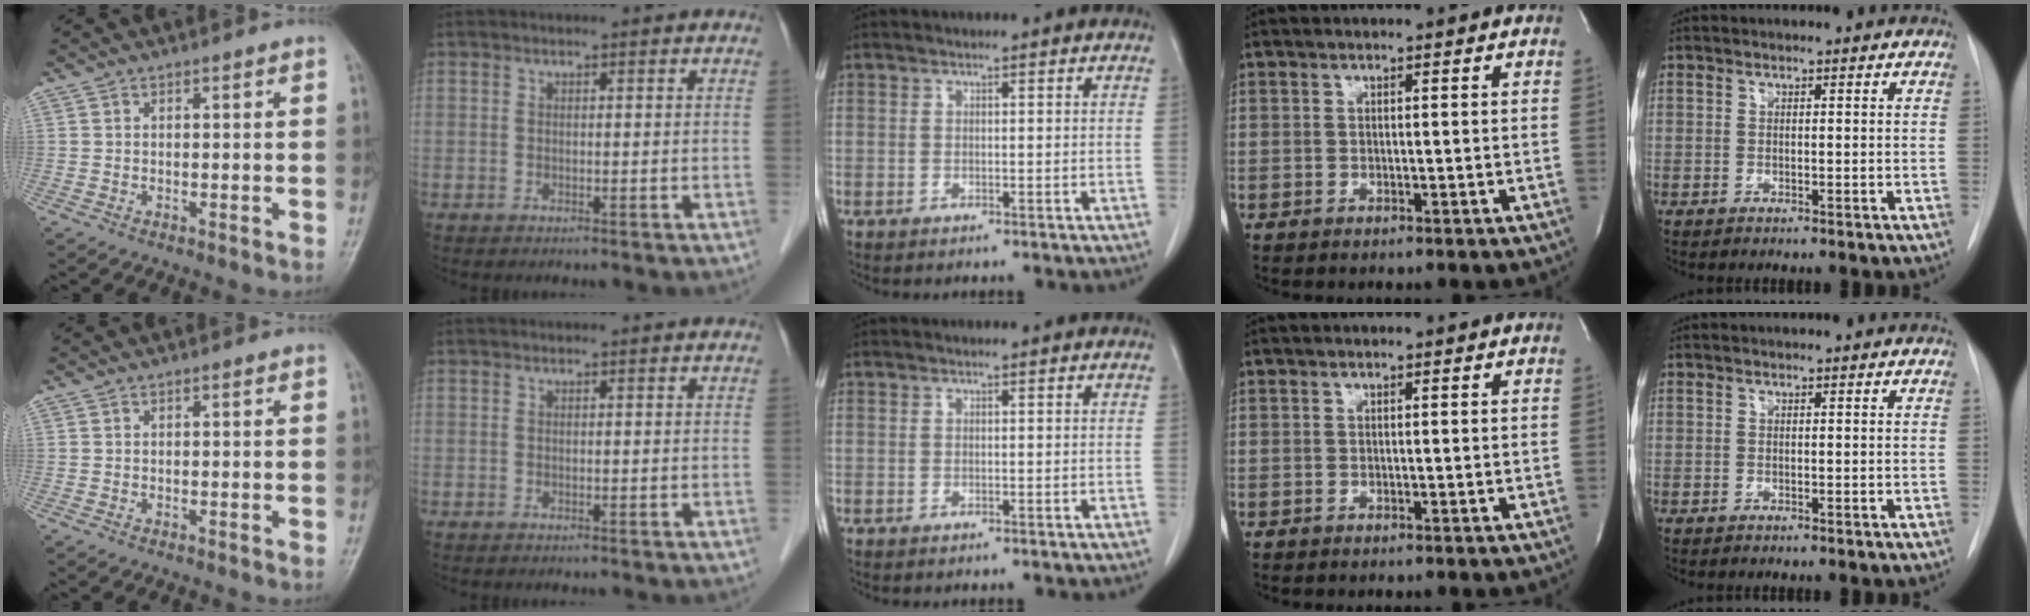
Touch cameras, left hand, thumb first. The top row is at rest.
{}